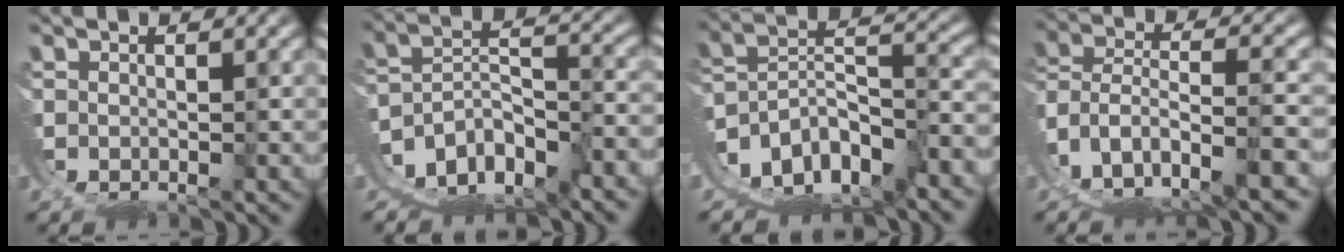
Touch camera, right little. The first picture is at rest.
{"total": 12.6, "force": [-6.1, 10.0, 4.6], "torque": [-0.103, -0.045, -0.100]}
{"total": 14.0, "force": [-6.8, 10.7, 6.0], "torque": [-0.131, -0.049, -0.108]}
{"total": 10.0, "force": [-4.7, 7.2, 5.2], "torque": [-0.125, -0.057, -0.054]}